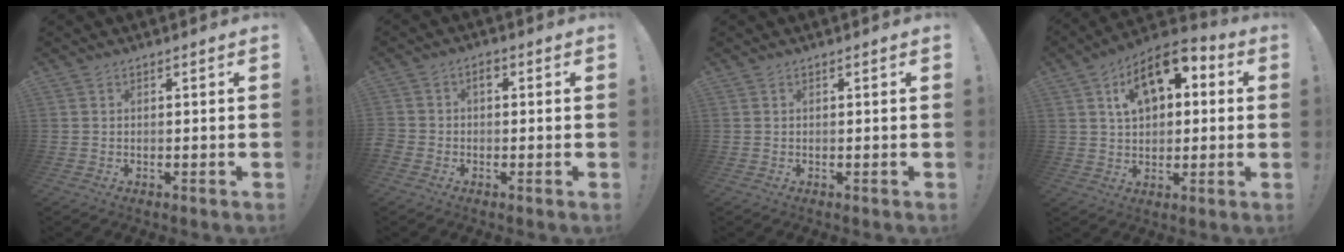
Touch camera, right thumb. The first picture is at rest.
{"total": 2.9, "force": [-0.7, 2.3, 1.6], "torque": [-0.028, 0.003, -0.019]}
{"total": 0.0}
{"total": 13.5, "force": [5.6, 8.3, 9.0], "torque": [-0.135, -0.019, 0.104]}